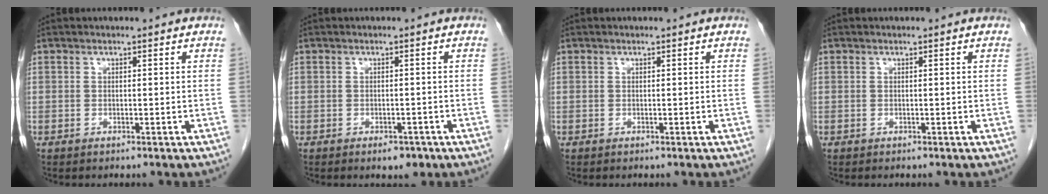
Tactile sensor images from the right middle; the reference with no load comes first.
{"total": 2.2, "force": [-1.4, 1.1, 1.4], "torque": [-0.016, 0.001, -0.013]}
{"total": 0.0}
{"total": 0.0}